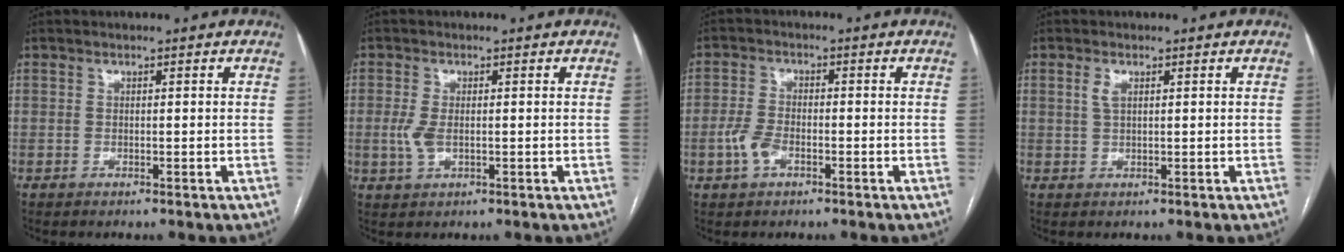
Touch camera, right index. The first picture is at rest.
{"total": 3.1, "force": [-0.3, 1.4, 2.7], "torque": [-0.067, -0.004, -0.003]}
{"total": 4.2, "force": [-1.7, 2.2, 3.1], "torque": [-0.074, 0.005, -0.034]}
{"total": 1.9, "force": [0.8, 0.8, 1.6], "torque": [-0.035, 0.004, 0.018]}